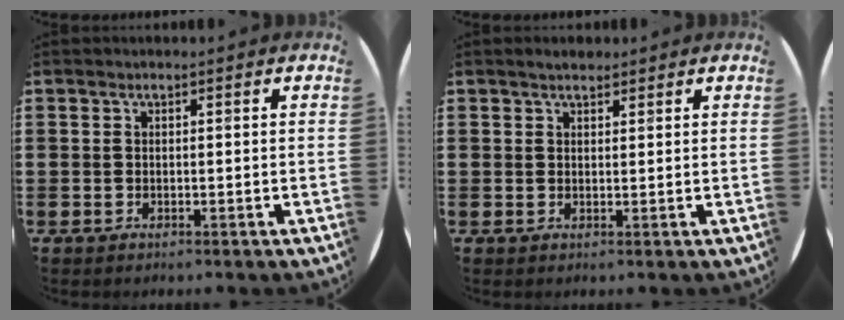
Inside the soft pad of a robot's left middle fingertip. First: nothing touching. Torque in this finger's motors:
{"motor_torque": [0.10, -0.10, 0.03, 0.01]}